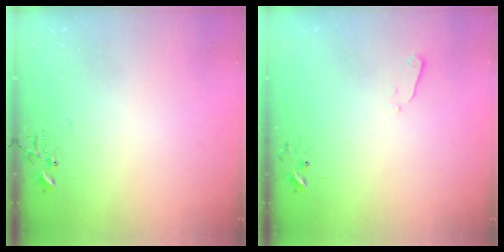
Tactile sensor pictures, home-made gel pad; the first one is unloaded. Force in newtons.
{"total": 2.4, "press": 2.3, "slide": 0.4}